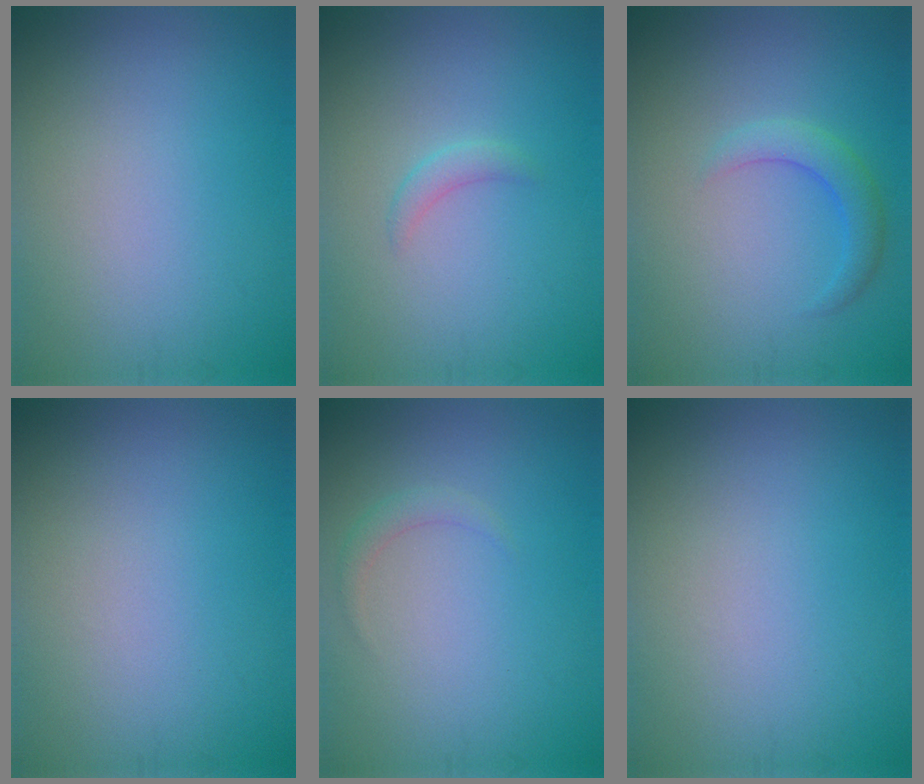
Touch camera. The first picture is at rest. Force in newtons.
{"total": 1.2, "press": 1.1, "slide": 0.0}
{"total": 2.3, "press": 2.3, "slide": 0.1}
{"total": 0.0}
{"total": 1.0, "press": 1.0, "slide": 0.1}
{"total": 0.0}